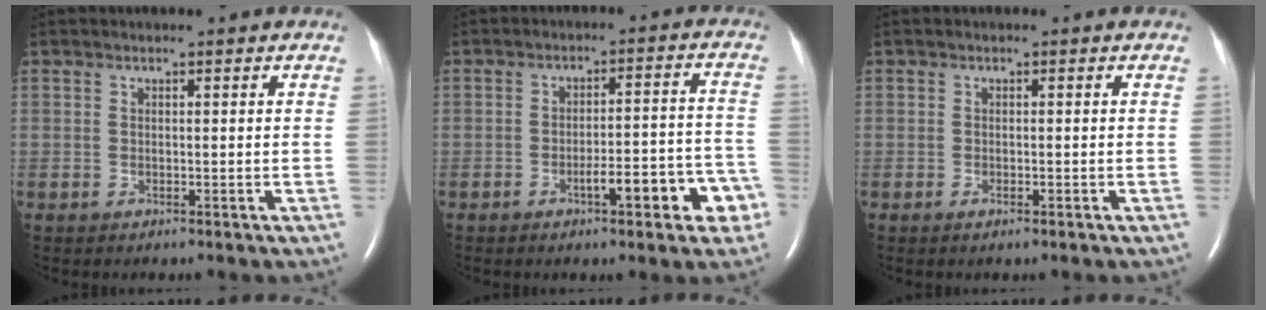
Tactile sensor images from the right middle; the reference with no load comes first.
{"total": 9.1, "force": [-4.6, 2.0, 7.6], "torque": [-0.091, 0.028, -0.055]}
{"total": 0.9, "force": [-0.5, 0.2, 0.7], "torque": [-0.016, -0.002, -0.007]}